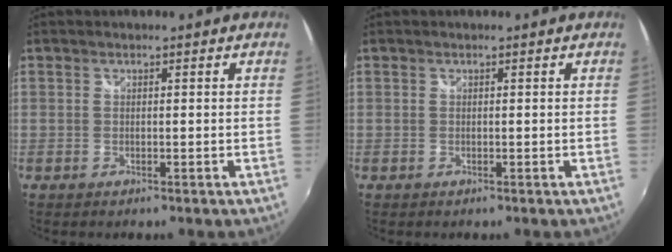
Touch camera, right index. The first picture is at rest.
{"total": 0.0}